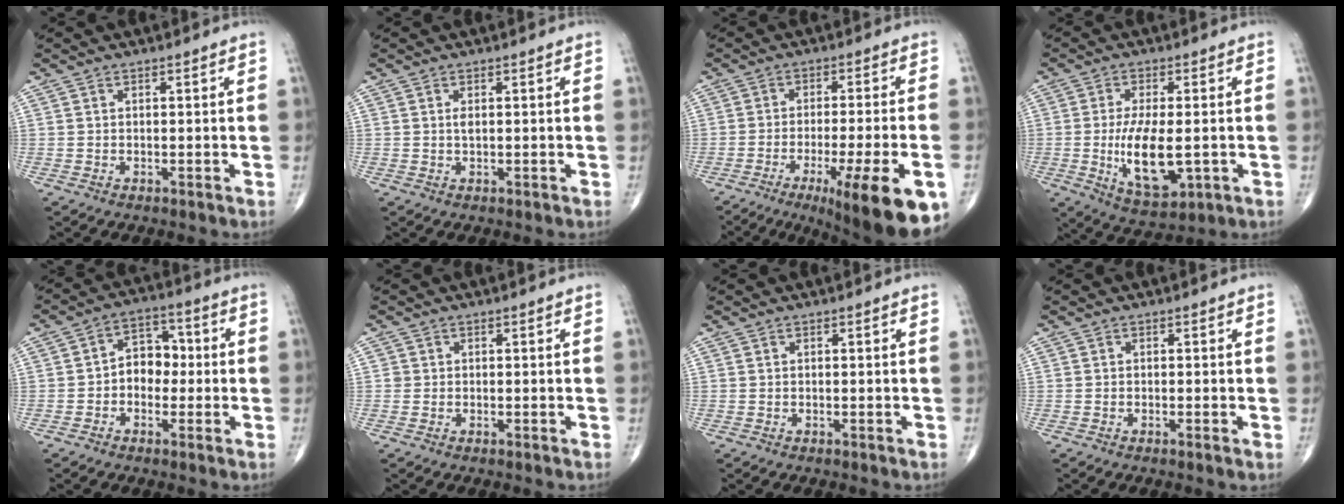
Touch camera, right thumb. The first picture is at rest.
{"total": 1.1, "force": [0.2, 0.5, 1.0], "torque": [-0.020, 0.000, 0.006]}
{"total": 18.4, "force": [-9.2, 3.3, 15.5], "torque": [-0.174, 0.009, -0.132]}
{"total": 11.9, "force": [-1.7, 5.1, 10.7], "torque": [-0.188, -0.018, -0.019]}
{"total": 8.1, "force": [-0.6, 6.2, 5.1], "torque": [-0.041, 0.031, -0.024]}
{"total": 0.8, "force": [0.0, 0.8, 0.0], "torque": [0.006, 0.004, -0.001]}
{"total": 0.0}
{"total": 0.8, "force": [-0.2, 0.0, 0.7], "torque": [-0.018, -0.003, -0.006]}